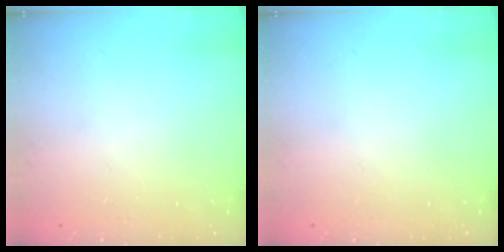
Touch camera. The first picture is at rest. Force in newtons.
{"total": 0.0}